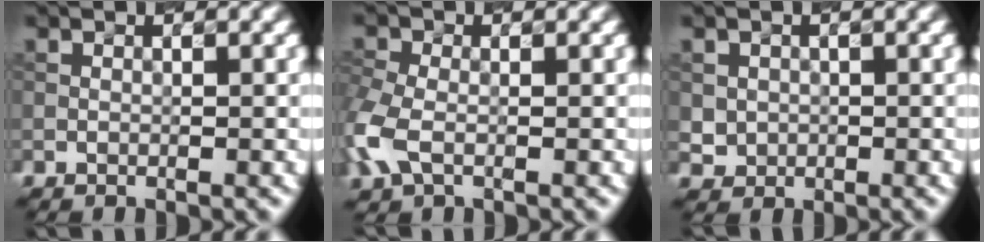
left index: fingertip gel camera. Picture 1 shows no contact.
{"total": 4.3, "force": [-1.1, 2.7, 3.1], "torque": [-0.092, -0.001, -0.034]}
{"total": 1.7, "force": [0.0, 1.6, 0.4], "torque": [-0.002, -0.007, 0.004]}